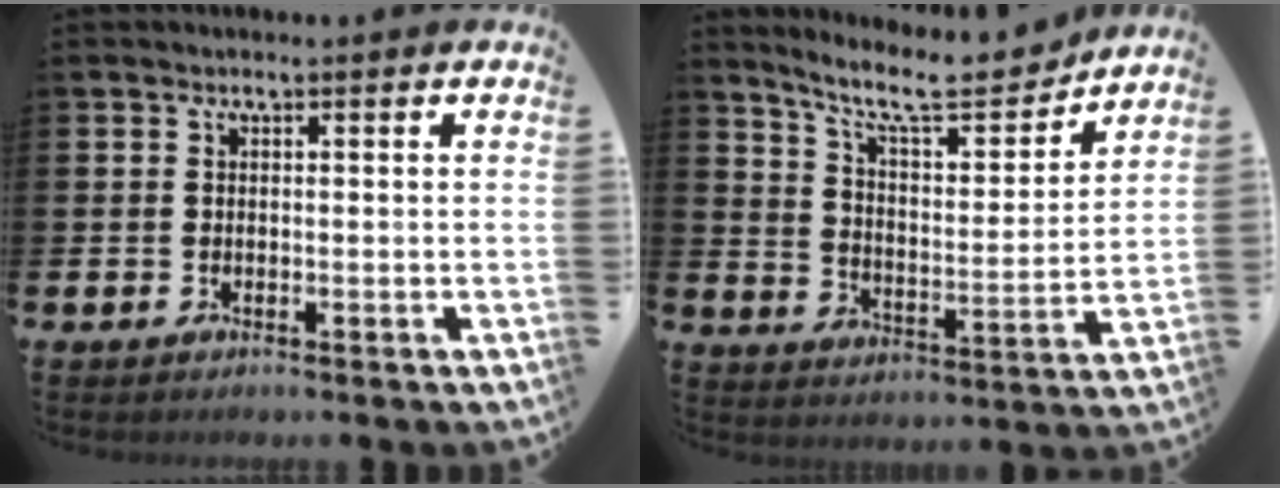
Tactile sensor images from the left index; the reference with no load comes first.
{"total": 10.1, "force": [9.1, 1.9, 3.9], "torque": [-0.100, -0.059, 0.159]}